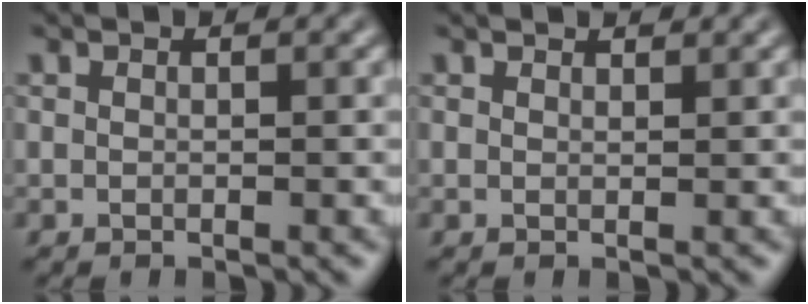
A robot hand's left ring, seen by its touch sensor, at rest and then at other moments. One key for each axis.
{"total": 1.3, "fx": 1.2, "fy": 0.4, "fz": 0.5, "tx": -0.002, "ty": 0.009, "tz": 0.004}